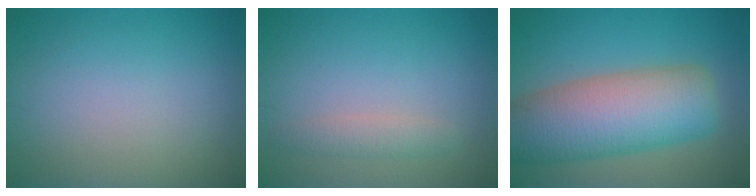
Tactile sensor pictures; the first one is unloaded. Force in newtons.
{"total": 1.6, "press": 1.6, "slide": 0.0}
{"total": 11.1, "press": 11.1, "slide": 0.7}